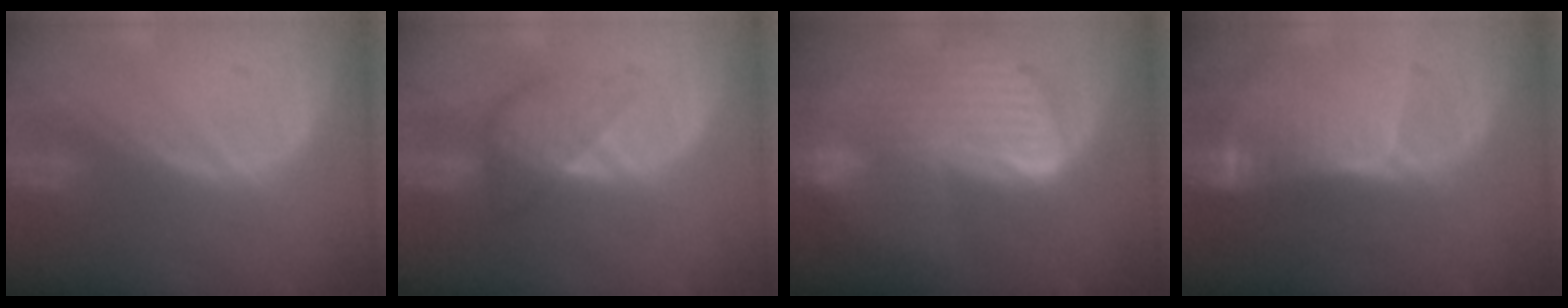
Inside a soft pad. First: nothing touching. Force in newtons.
{"total": 4.8, "press": 4.8, "slide": 0.3}
{"total": 10.0, "press": 8.6, "slide": 5.0}
{"total": 8.1, "press": 7.8, "slide": 2.3}